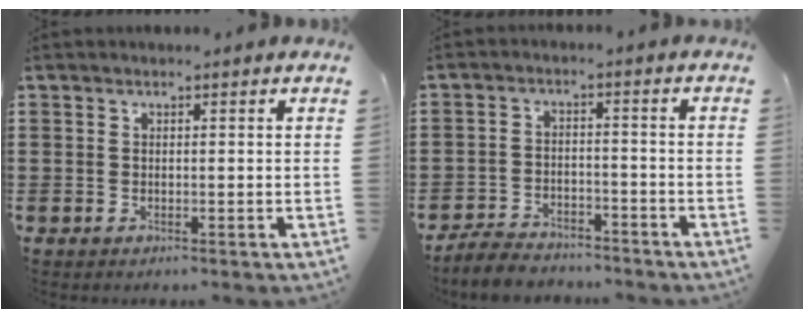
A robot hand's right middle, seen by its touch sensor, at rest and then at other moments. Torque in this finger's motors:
{"motor_torque": [0.89, -0.30, 0.04, 0.06]}